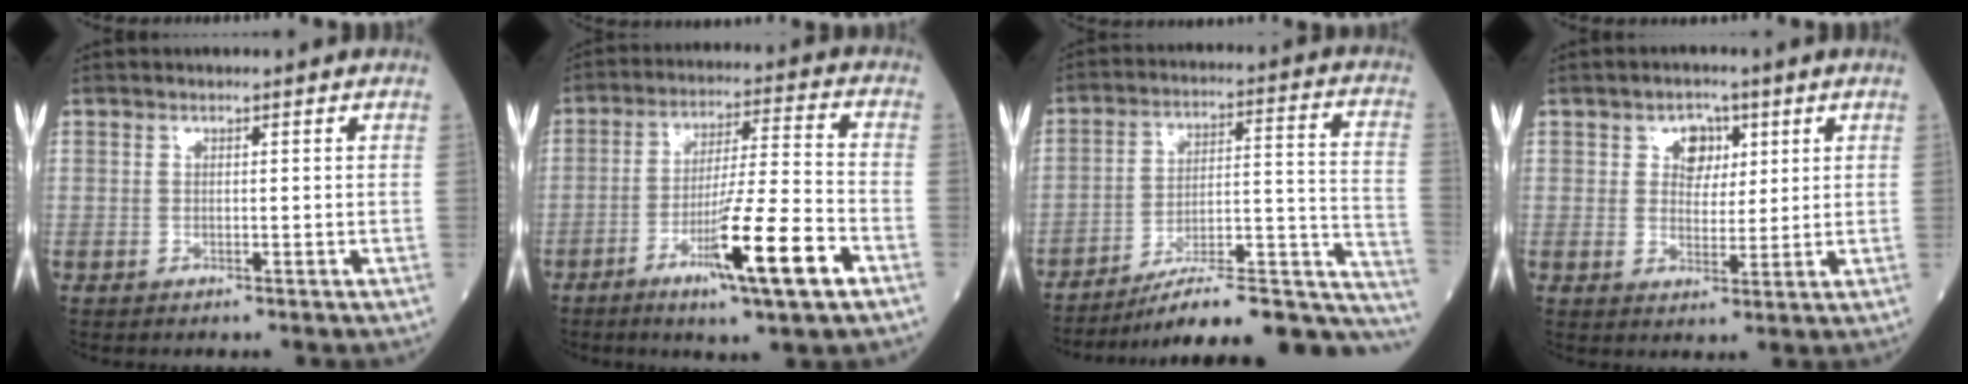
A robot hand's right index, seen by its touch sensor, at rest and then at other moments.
{"total": 13.5, "force": [-6.2, -0.2, 11.9], "torque": [-0.206, -0.018, -0.103]}
{"total": 23.9, "force": [-20.6, 3.3, 11.7], "torque": [-0.082, 0.034, -0.289]}
{"total": 4.3, "force": [1.9, 3.1, 2.3], "torque": [-0.032, 0.008, 0.034]}